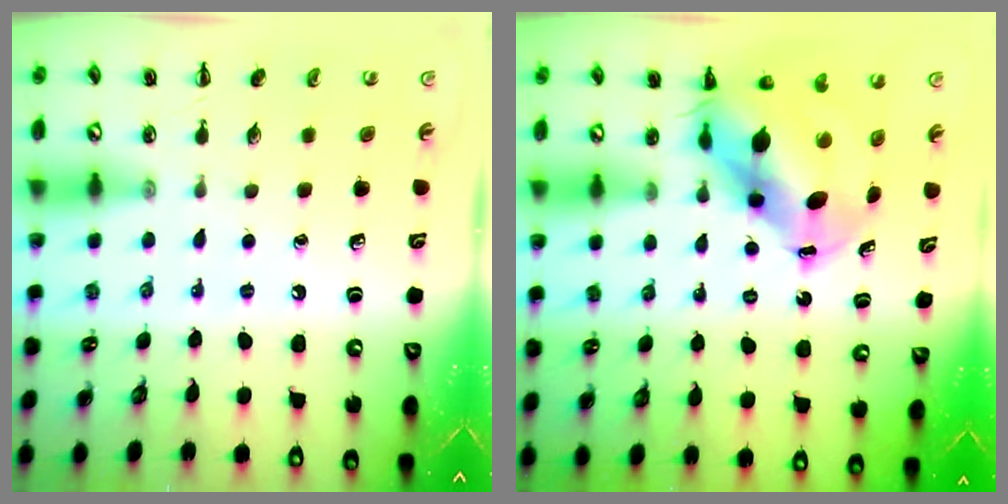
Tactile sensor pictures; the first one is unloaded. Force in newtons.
{"total": 8.8, "press": 8.6, "slide": 1.9}